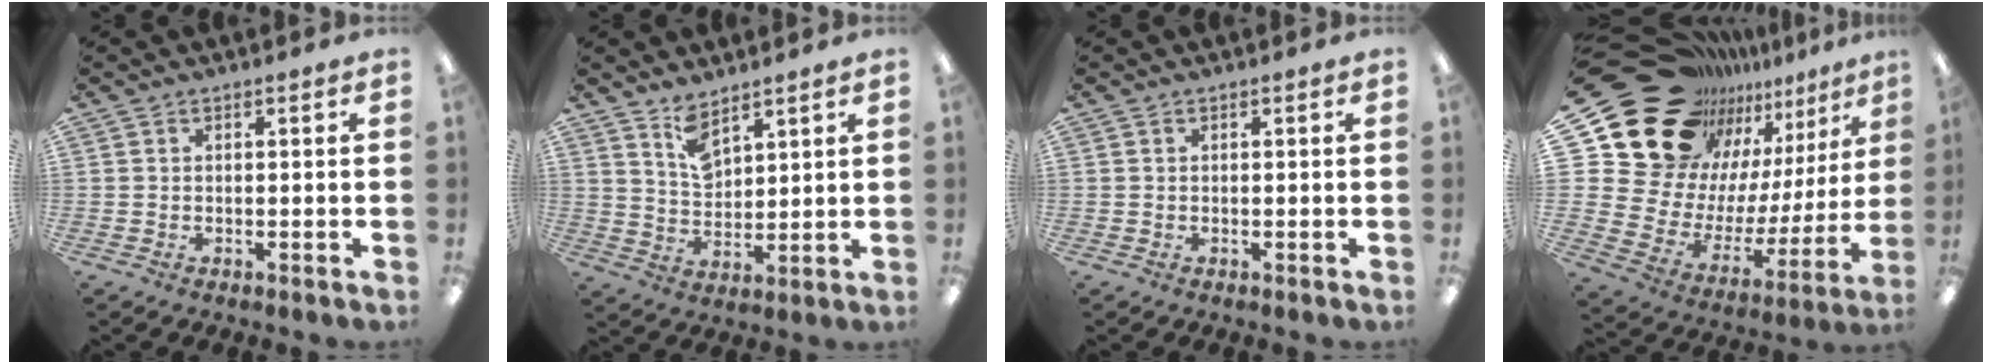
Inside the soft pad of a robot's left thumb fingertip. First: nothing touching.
{"total": 7.1, "force": [5.3, 3.5, 3.1], "torque": [-0.053, -0.027, 0.096]}
{"total": 0.0}
{"total": 22.0, "force": [16.5, 12.5, 7.5], "torque": [-0.132, -0.131, 0.329]}